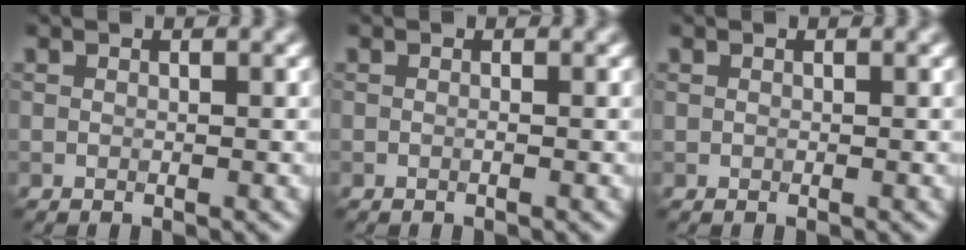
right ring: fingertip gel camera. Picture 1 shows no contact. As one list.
[{"total": 0.0}, {"total": 0.0}]